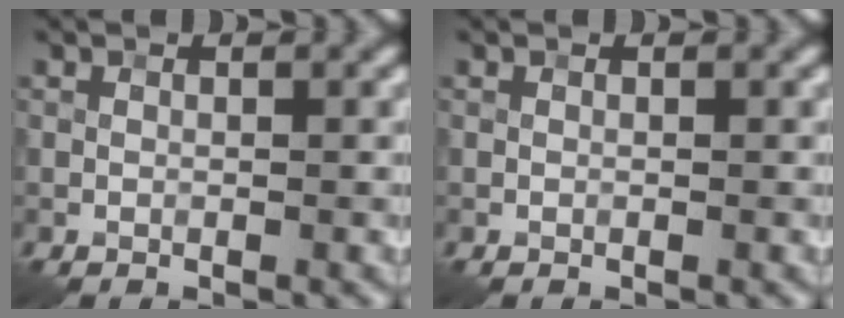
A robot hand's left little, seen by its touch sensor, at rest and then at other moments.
{"total": 0.0}